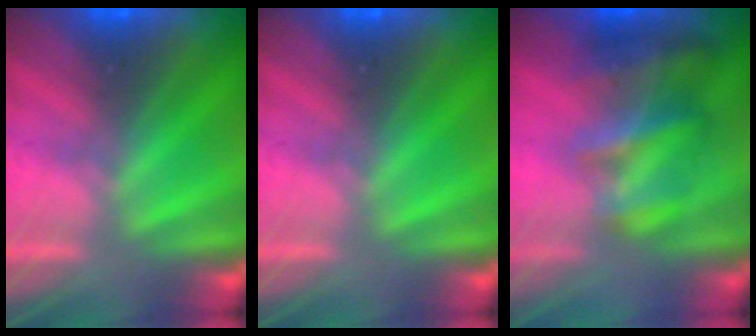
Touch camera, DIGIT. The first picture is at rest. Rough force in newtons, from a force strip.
{"total": 0.0}
{"total": 5.0}